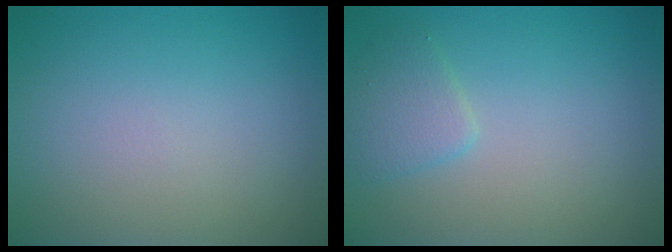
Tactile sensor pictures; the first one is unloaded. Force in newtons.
{"total": 2.0, "press": 2.0, "slide": 0.1}